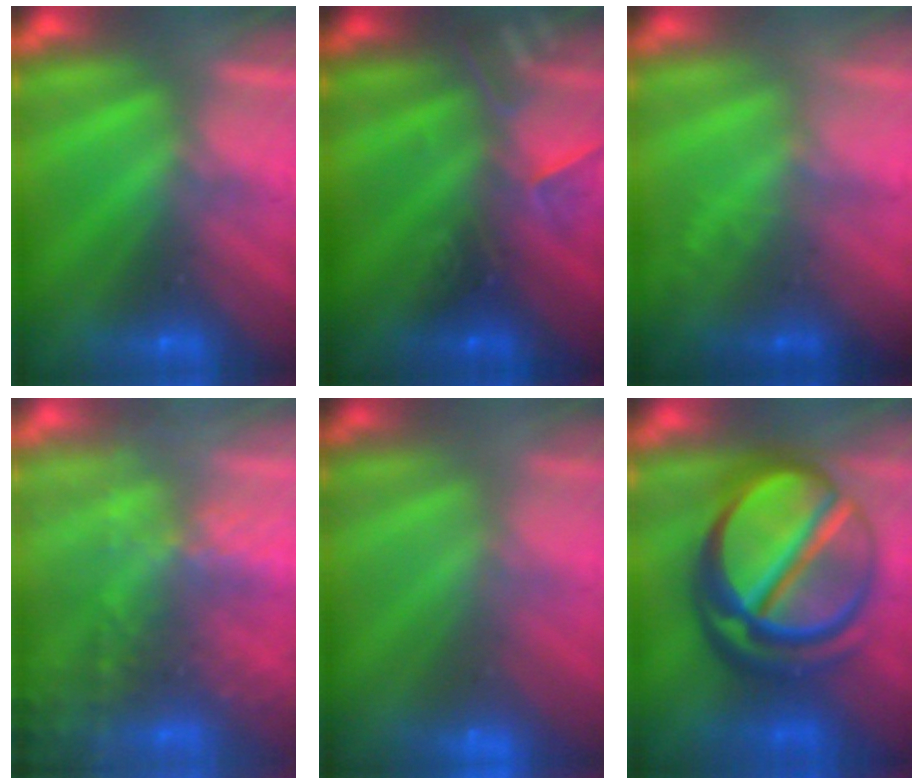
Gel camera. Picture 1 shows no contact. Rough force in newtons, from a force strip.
{"total": 2.3}
{"total": 1.8}
{"total": 7.8}
{"total": 2.9}
{"total": 7.3}